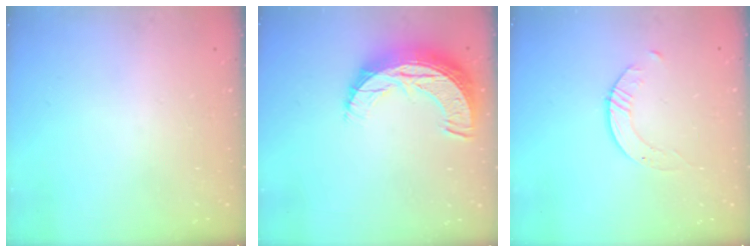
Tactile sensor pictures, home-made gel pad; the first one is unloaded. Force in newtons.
{"total": 11.6, "press": 11.6, "slide": 0.7}
{"total": 1.7, "press": 1.7, "slide": 0.2}